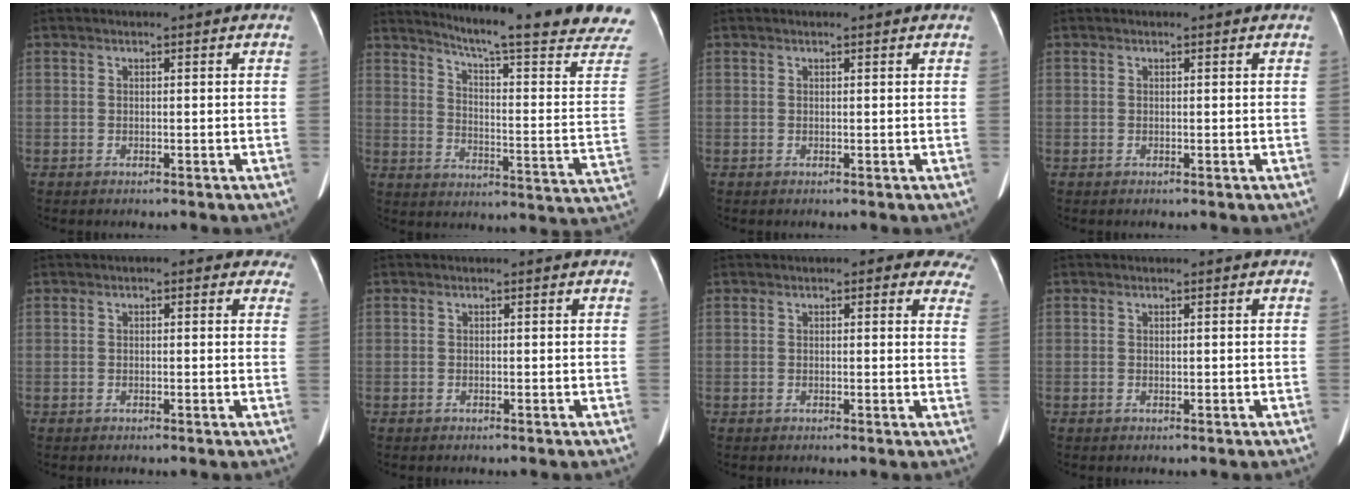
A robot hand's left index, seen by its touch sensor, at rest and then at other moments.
{"total": 22.9, "force": [19.9, -0.2, 11.4], "torque": [-0.161, -0.083, 0.250]}
{"total": 0.8, "force": [0.8, 0.0, 0.2], "torque": [-0.008, 0.004, 0.011]}
{"total": 0.0}
{"total": 4.8, "force": [3.4, 2.0, 2.7], "torque": [-0.010, 0.013, 0.026]}
{"total": 0.0}
{"total": 9.0, "force": [6.9, 3.0, 4.9], "torque": [-0.029, -0.003, 0.056]}
{"total": 0.0}